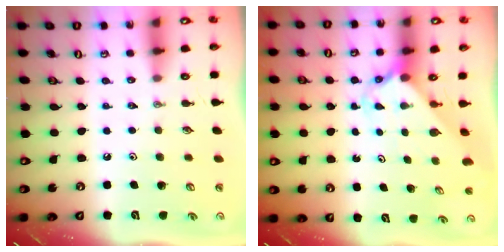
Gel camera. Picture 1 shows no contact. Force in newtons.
{"total": 2.5, "press": 2.5, "slide": 0.3}